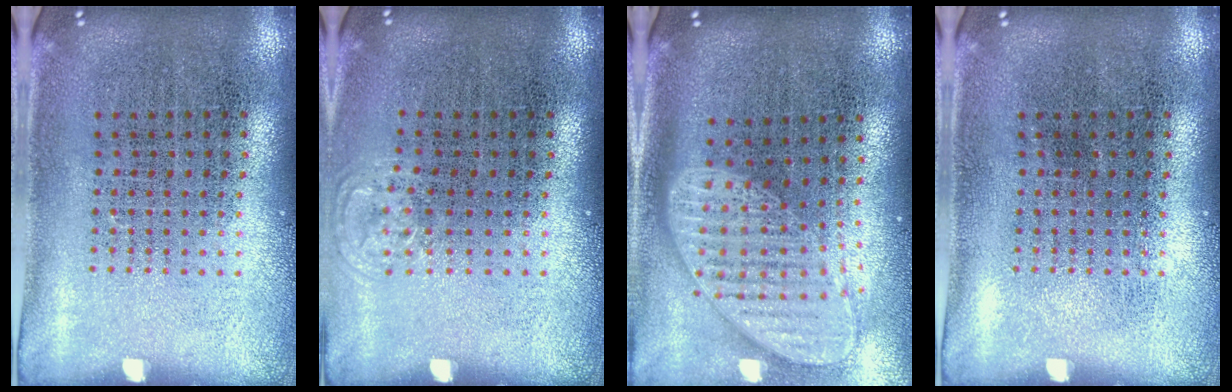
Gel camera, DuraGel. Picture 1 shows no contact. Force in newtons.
{"total": 0.5, "press": 0.5, "slide": 0.1}
{"total": 2.0, "press": 1.6, "slide": 1.1}
{"total": 0.0}